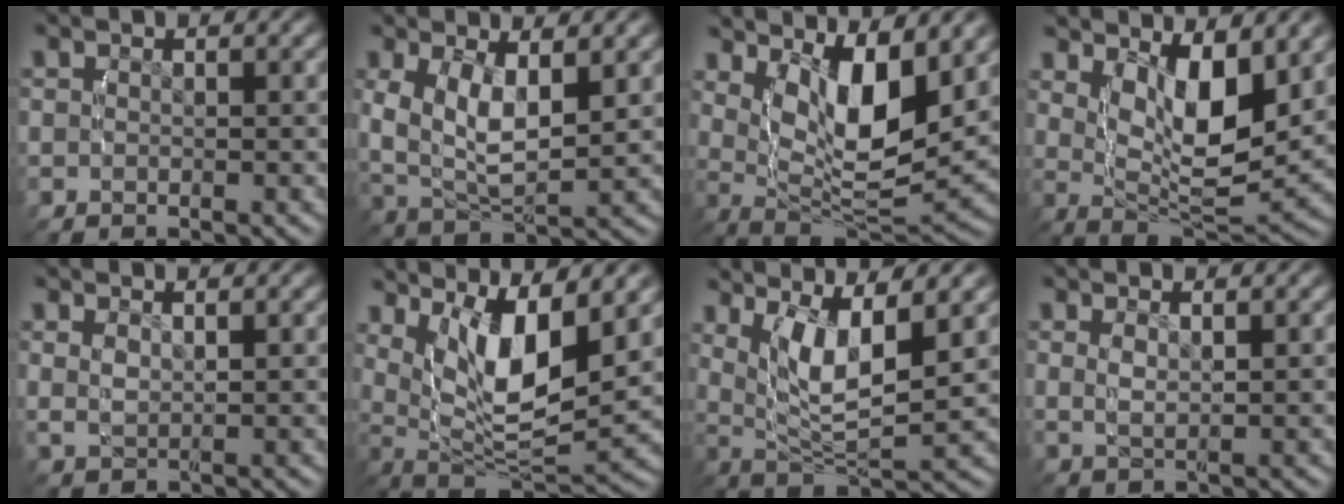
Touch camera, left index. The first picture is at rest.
{"total": 6.9, "force": [0.8, 4.4, 5.2], "torque": [-0.118, -0.025, 0.028]}
{"total": 10.8, "force": [2.3, 5.8, 8.9], "torque": [-0.154, -0.029, 0.049]}
{"total": 8.5, "force": [2.2, 3.7, 7.4], "torque": [-0.120, -0.025, 0.047]}
{"total": 1.8, "force": [1.0, 0.7, 1.3], "torque": [-0.025, 0.002, 0.023]}
{"total": 11.1, "force": [2.9, 6.1, 8.8], "torque": [-0.167, -0.026, 0.059]}
{"total": 7.8, "force": [2.5, 3.8, 6.3], "torque": [-0.125, -0.011, 0.051]}
{"total": 2.0, "force": [1.0, 0.5, 1.7], "torque": [-0.033, 0.002, 0.020]}